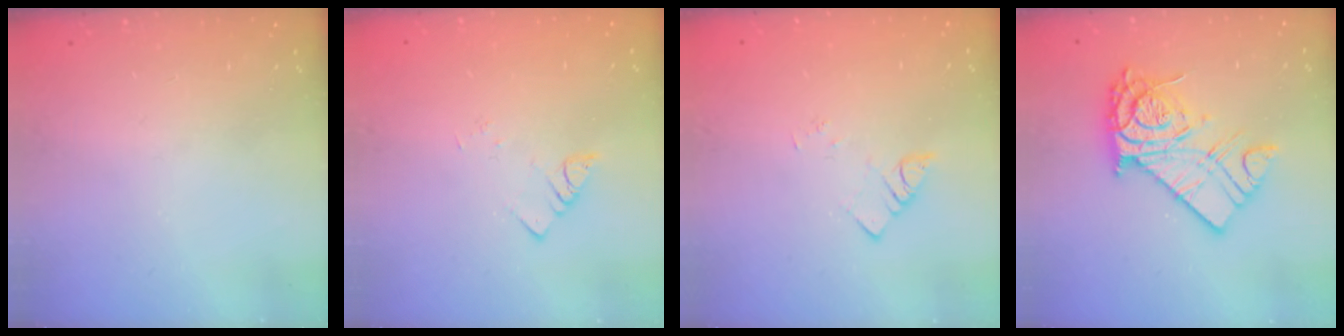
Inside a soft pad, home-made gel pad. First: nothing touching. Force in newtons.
{"total": 1.9, "press": 1.9, "slide": 0.2}
{"total": 2.2, "press": 2.1, "slide": 0.4}
{"total": 12.4, "press": 12.3, "slide": 1.0}